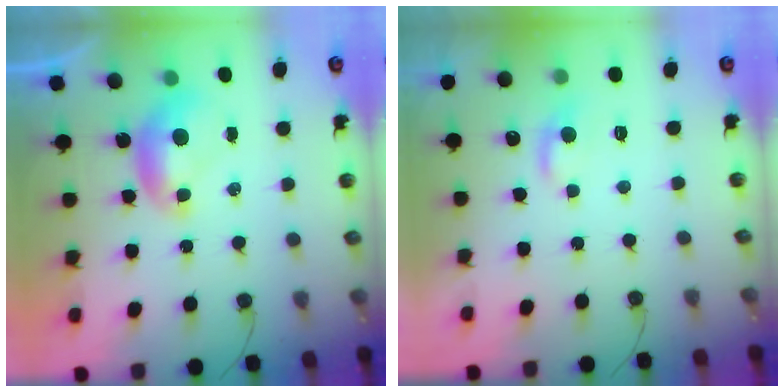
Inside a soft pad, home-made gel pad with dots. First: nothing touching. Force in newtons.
{"total": 0.9, "press": 0.5, "slide": 0.7}